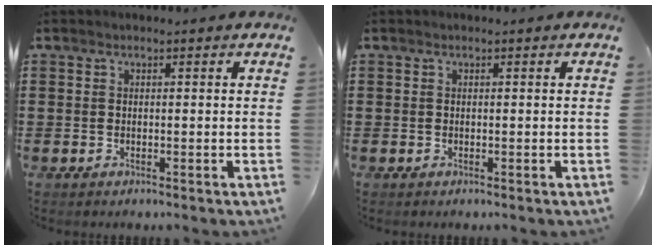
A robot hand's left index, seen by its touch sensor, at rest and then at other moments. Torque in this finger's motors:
{"motor_torque": [-0.06, -0.06, 0.00, 0.00]}